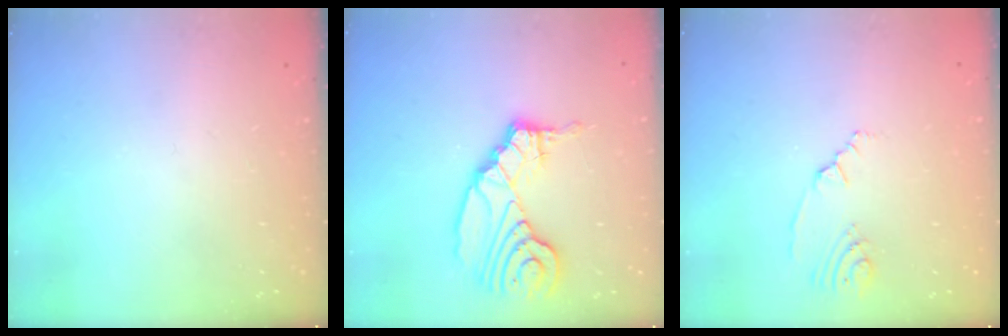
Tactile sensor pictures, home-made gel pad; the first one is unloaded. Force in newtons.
{"total": 14.5, "press": 14.4, "slide": 1.5}
{"total": 2.5, "press": 2.1, "slide": 1.3}